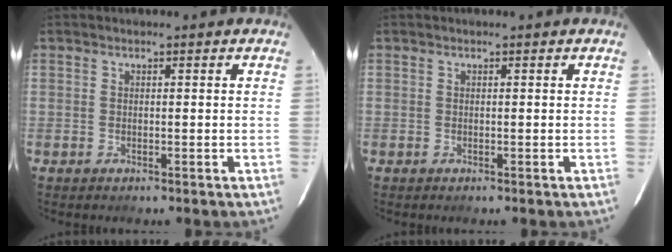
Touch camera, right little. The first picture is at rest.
{"total": 0.0}